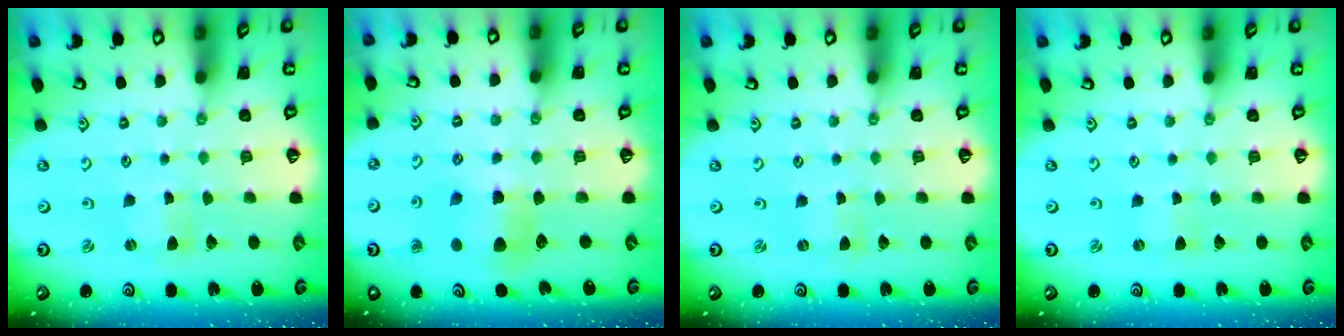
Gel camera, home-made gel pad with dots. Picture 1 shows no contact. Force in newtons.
{"total": 7.3, "press": 7.2, "slide": 0.8}
{"total": 0.0}
{"total": 0.9, "press": 0.9, "slide": 0.1}